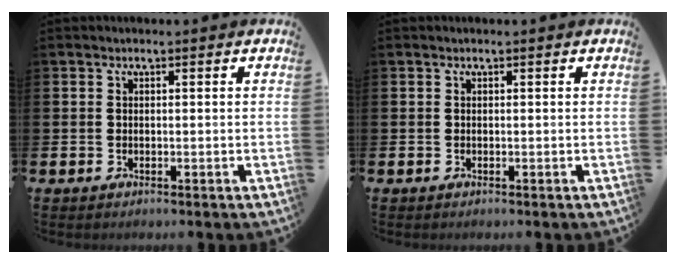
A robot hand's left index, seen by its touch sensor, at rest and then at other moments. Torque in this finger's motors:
{"motor_torque": [-0.02, 0.02, 0.00, 0.00]}